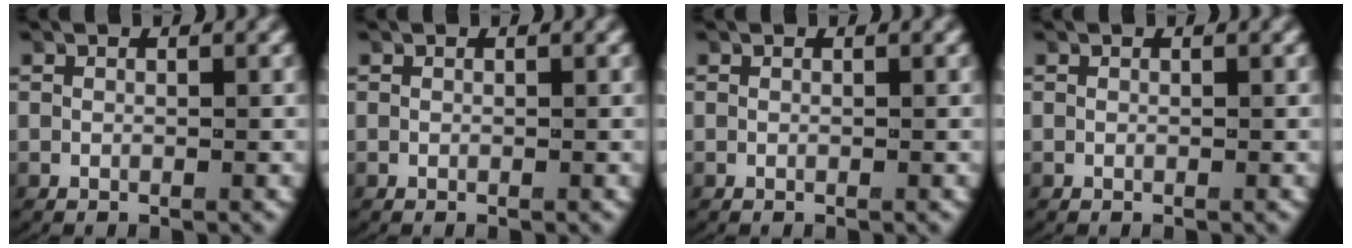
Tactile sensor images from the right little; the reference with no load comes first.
{"total": 0.0}
{"total": 0.0}
{"total": 0.0}